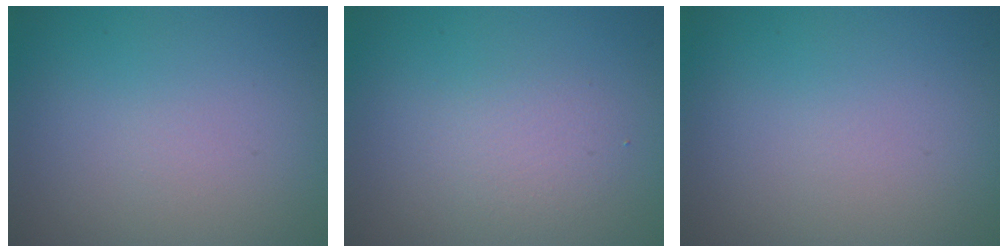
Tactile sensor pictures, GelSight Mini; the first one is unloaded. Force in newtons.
{"total": 1.9, "press": 1.9, "slide": 0.0}
{"total": 0.0}